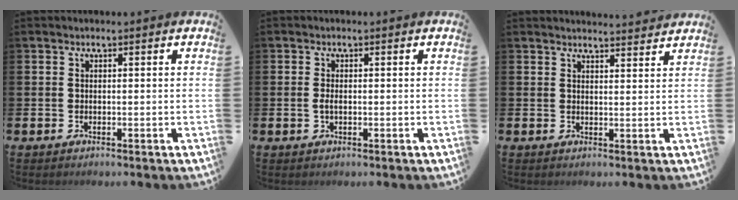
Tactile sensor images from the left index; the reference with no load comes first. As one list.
[{"total": 1.3, "force": [-0.2, 0.6, 1.2], "torque": [-0.021, 0.003, -0.006]}, {"total": 2.6, "force": [2.6, -0.1, -0.1], "torque": [0.006, -0.020, 0.045]}]